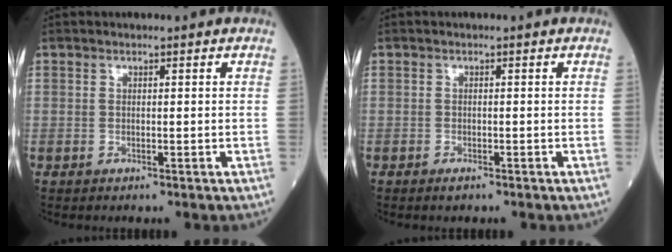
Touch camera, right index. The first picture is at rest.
{"total": 1.0, "force": [-0.8, 0.3, 0.5], "torque": [-0.010, 0.000, -0.011]}